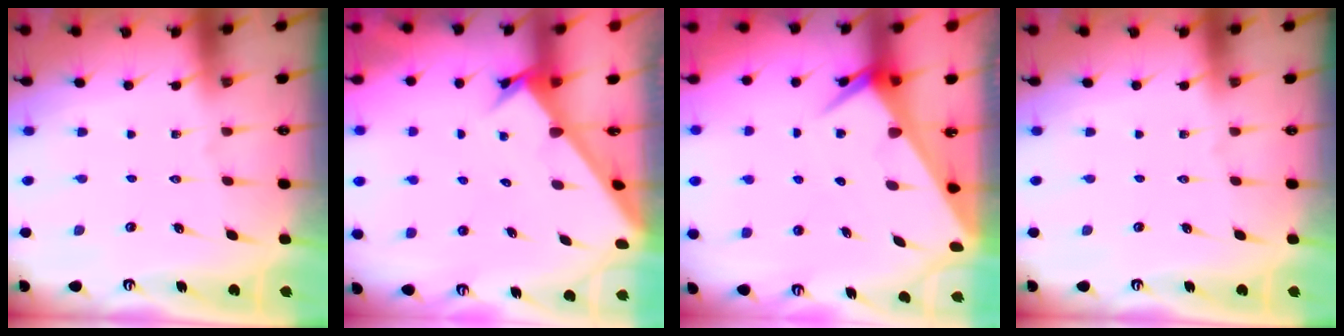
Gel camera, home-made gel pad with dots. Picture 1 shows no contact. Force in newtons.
{"total": 2.6, "press": 2.6, "slide": 0.3}
{"total": 6.1, "press": 6.0, "slide": 0.5}
{"total": 0.0}